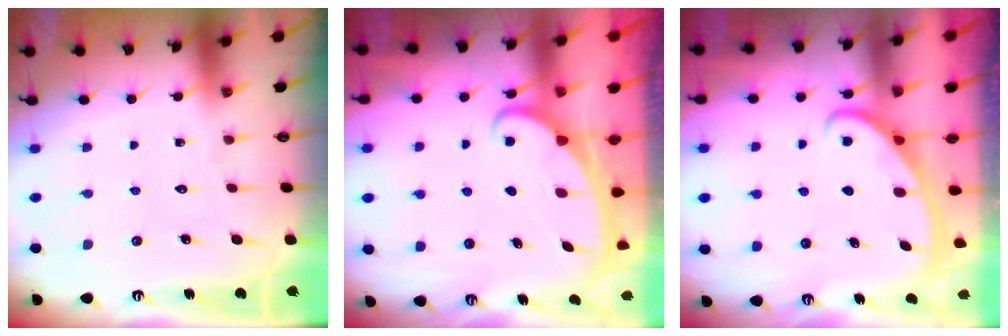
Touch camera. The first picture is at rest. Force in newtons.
{"total": 2.4, "press": 2.4, "slide": 0.3}
{"total": 3.0, "press": 3.0, "slide": 0.4}